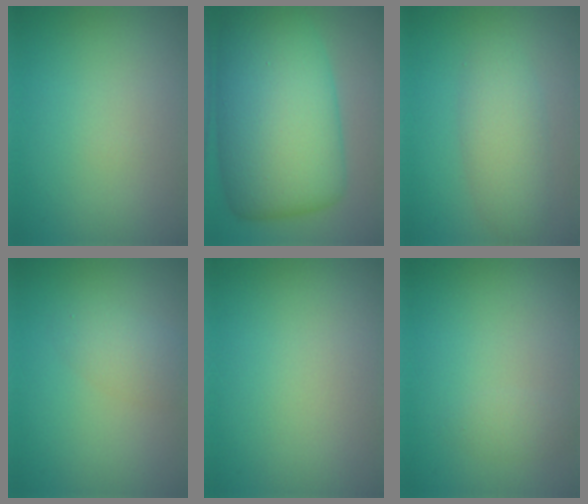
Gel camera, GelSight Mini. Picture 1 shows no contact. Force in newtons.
{"total": 13.6, "press": 13.6, "slide": 0.2}
{"total": 3.6, "press": 3.6, "slide": 0.1}
{"total": 2.2, "press": 2.2, "slide": 0.2}
{"total": 0.0}
{"total": 1.0, "press": 1.0, "slide": 0.0}